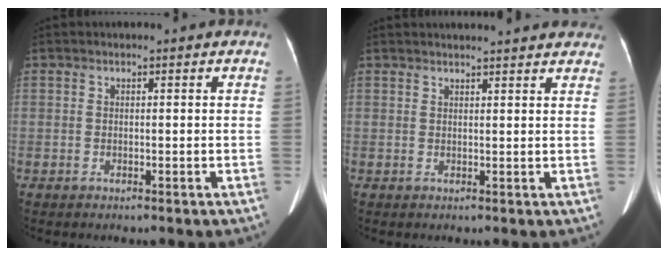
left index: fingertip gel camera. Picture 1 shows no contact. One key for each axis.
{"total": 12.3, "fx": 11.5, "fy": 1.7, "fz": 3.9, "tx": -0.040, "ty": 0.021, "tz": 0.127}